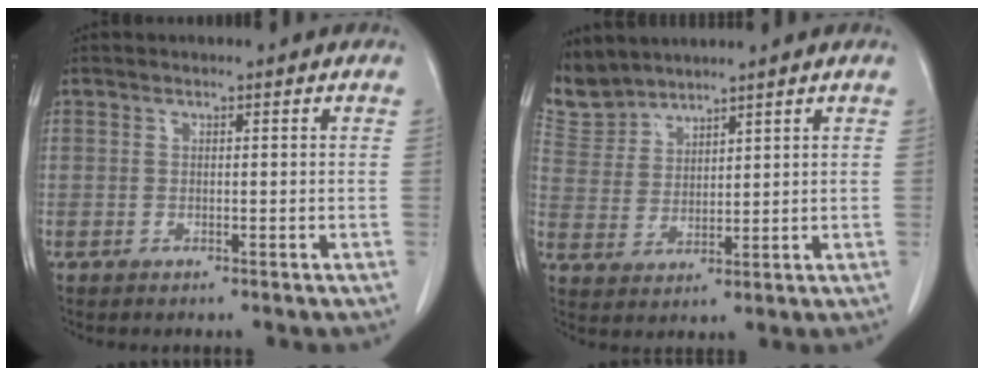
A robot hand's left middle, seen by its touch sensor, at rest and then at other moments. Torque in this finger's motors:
{"motor_torque": [0.73, -0.83, 0.00, -0.01]}